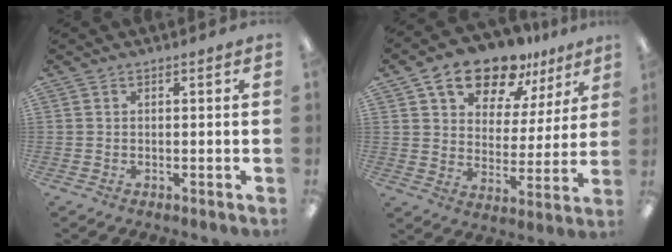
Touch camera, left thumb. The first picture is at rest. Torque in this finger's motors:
{"motor_torque": [0.33, 0.41, 1.66, -1.12, 0.19]}